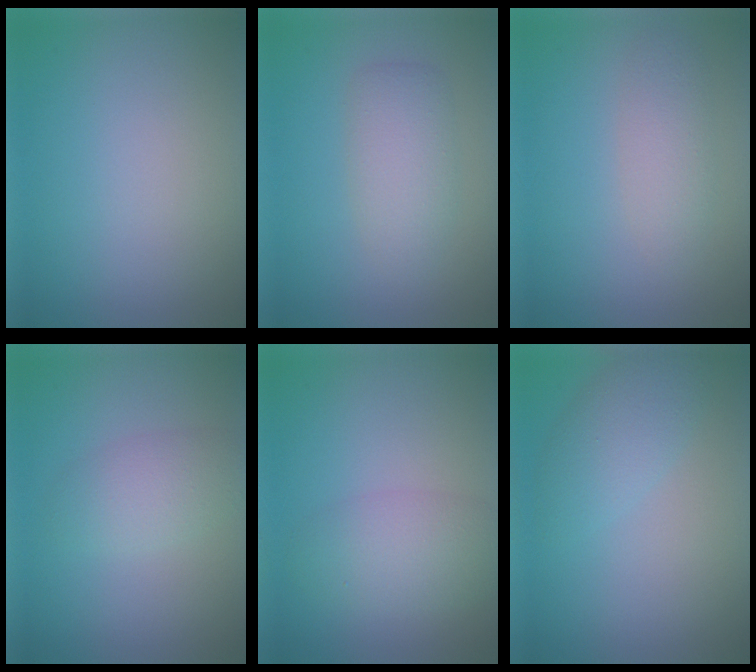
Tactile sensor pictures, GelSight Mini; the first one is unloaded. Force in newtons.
{"total": 3.2, "press": 3.2, "slide": 0.2}
{"total": 2.1, "press": 2.1, "slide": 0.1}
{"total": 2.7, "press": 2.7, "slide": 0.1}
{"total": 2.4, "press": 2.4, "slide": 0.2}
{"total": 2.8, "press": 2.8, "slide": 0.1}